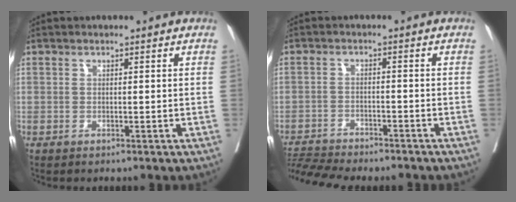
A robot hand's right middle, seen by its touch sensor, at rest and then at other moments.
{"total": 9.2, "force": [-9.0, 0.5, 2.2], "torque": [-0.037, 0.008, -0.142]}